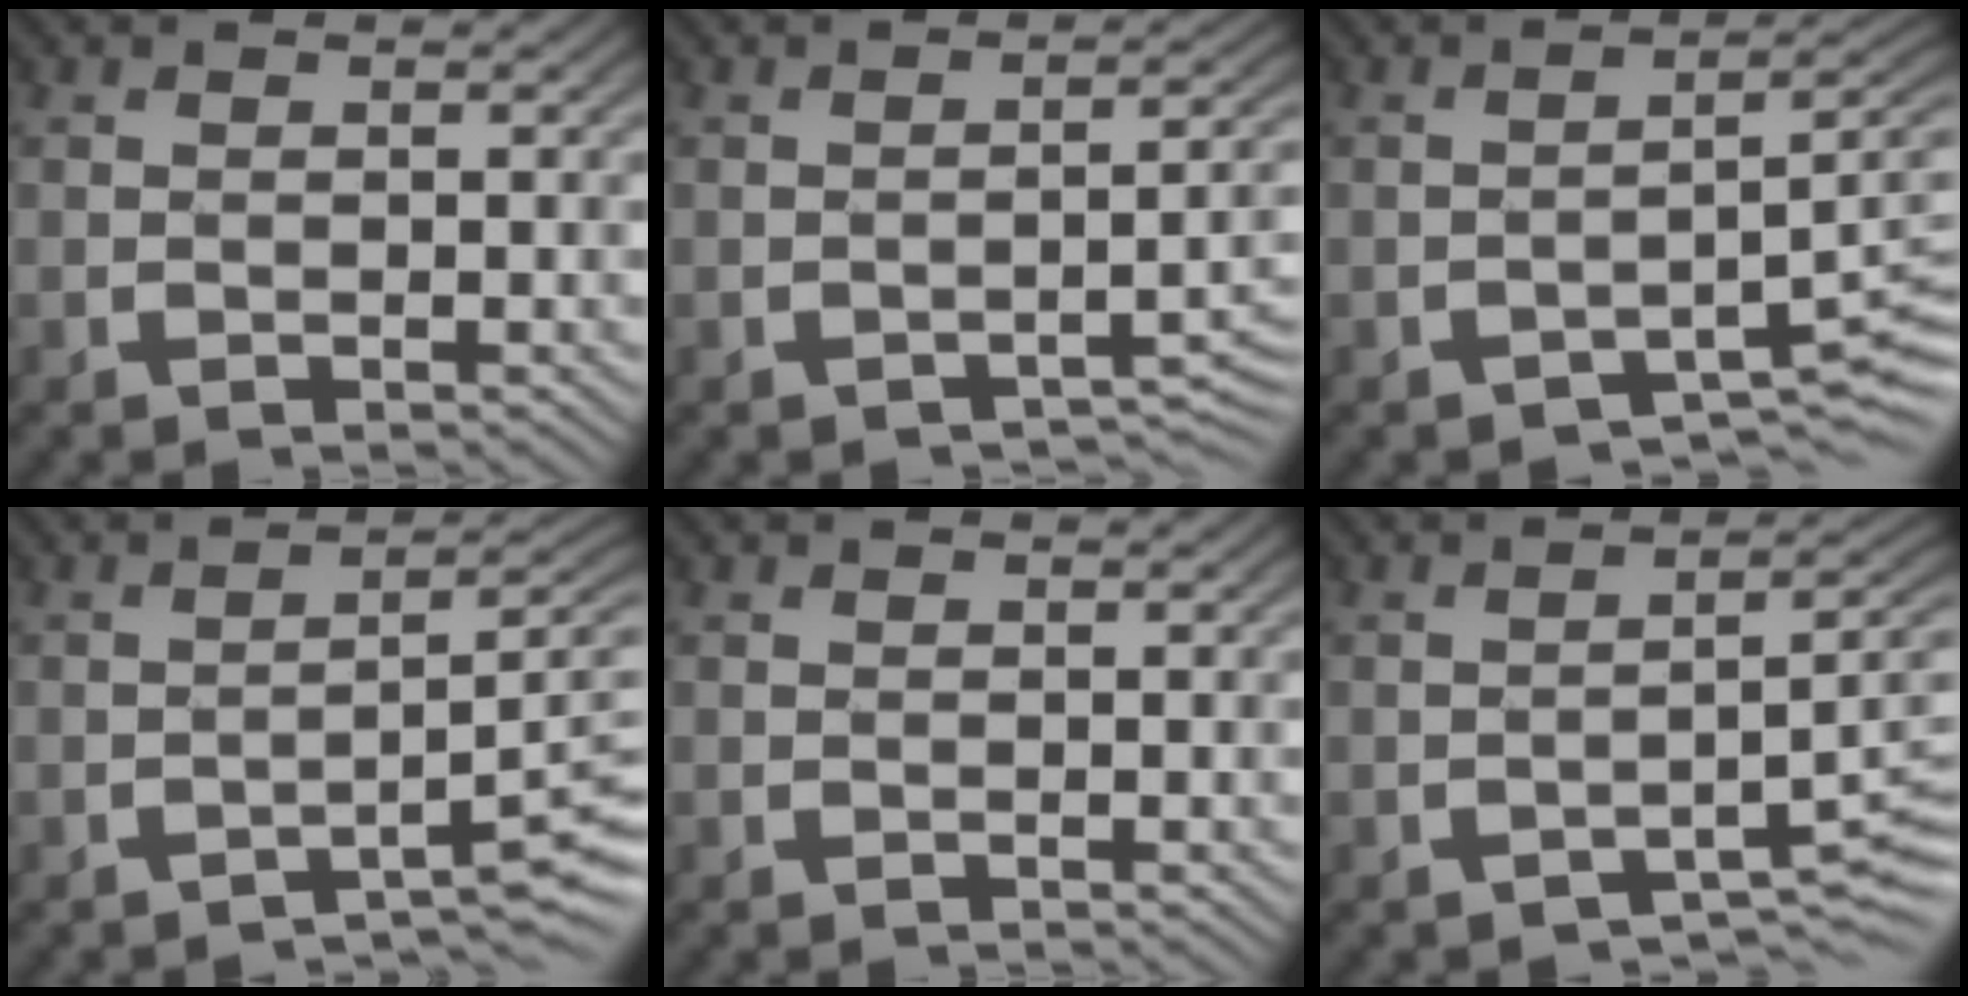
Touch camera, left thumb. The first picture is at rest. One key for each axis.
{"total": 3.7, "fx": -2.5, "fy": 0.9, "fz": 2.5, "tx": -0.033, "ty": 0.007, "tz": -0.032}
{"total": 5.4, "fx": -3.0, "fy": 1.6, "fz": 4.2, "tx": -0.052, "ty": 0.000, "tz": -0.045}
{"total": 5.8, "fx": -3.3, "fy": 1.4, "fz": 4.6, "tx": -0.054, "ty": 0.011, "tz": -0.050}
{"total": 0.0}
{"total": 4.9, "fx": -2.9, "fy": 1.5, "fz": 3.6, "tx": -0.044, "ty": 0.003, "tz": -0.043}